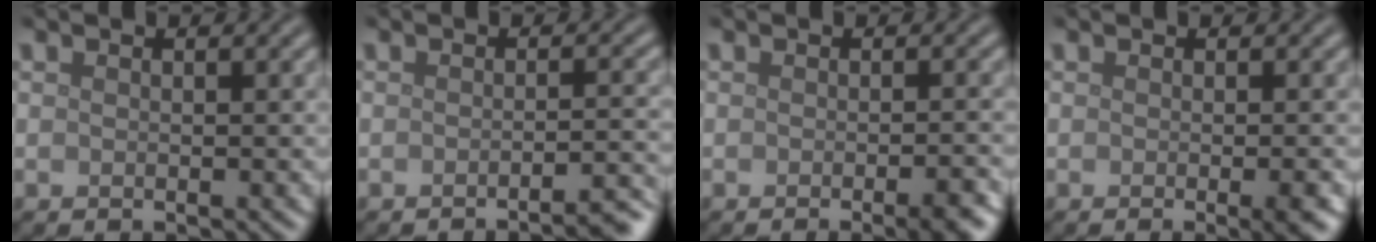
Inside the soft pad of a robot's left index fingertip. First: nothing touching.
{"total": 2.9, "force": [-2.1, 0.5, 2.0], "torque": [-0.013, 0.005, -0.036]}
{"total": 3.7, "force": [-1.7, 1.0, 3.1], "torque": [-0.030, -0.002, -0.022]}
{"total": 2.8, "force": [-0.7, 0.7, 2.6], "torque": [-0.025, -0.003, -0.011]}